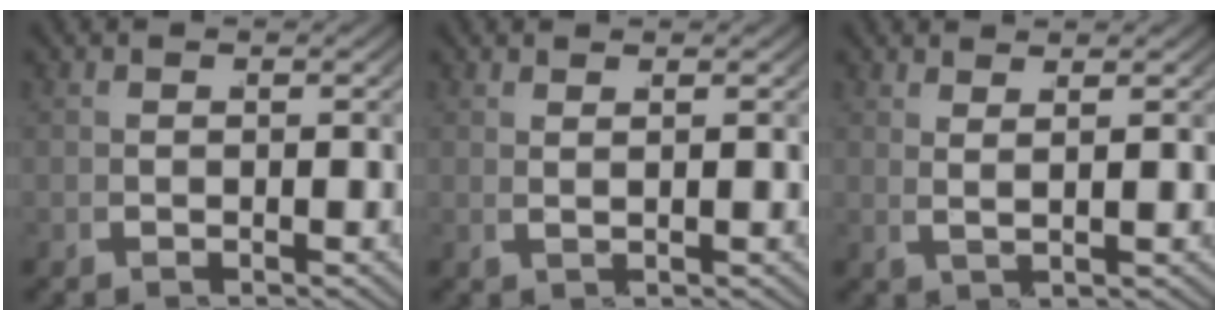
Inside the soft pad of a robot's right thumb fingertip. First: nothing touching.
{"total": 1.7, "force": [1.1, -1.2, -0.1], "torque": [0.014, 0.016, 0.013]}
{"total": 2.4, "force": [2.0, -1.2, 0.5], "torque": [0.000, 0.016, 0.030]}